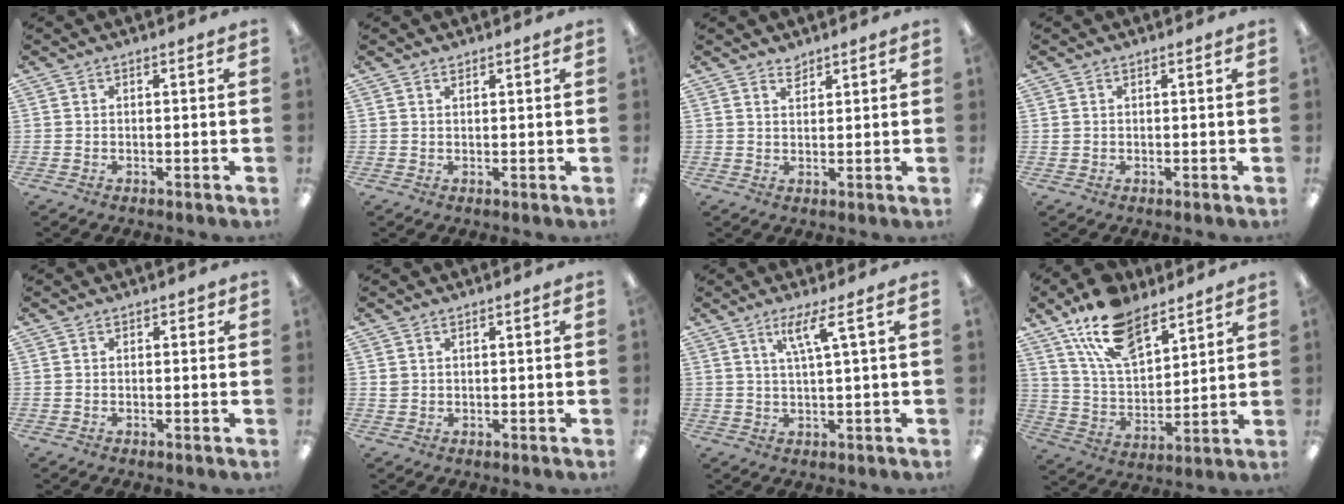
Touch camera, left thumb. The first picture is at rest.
{"total": 0.8, "force": [0.7, 0.2, 0.2], "torque": [-0.005, 0.000, 0.014]}
{"total": 2.2, "force": [2.1, 0.7, 0.4], "torque": [-0.003, -0.009, 0.037]}
{"total": 0.6, "force": [0.3, 0.5, 0.2], "torque": [-0.004, 0.003, 0.005]}
{"total": 0.9, "force": [0.5, 0.7, 0.4], "torque": [-0.009, 0.004, 0.008]}
{"total": 1.3, "force": [0.8, 0.8, 0.5], "torque": [-0.012, 0.002, 0.015]}
{"total": 5.6, "force": [2.6, 0.1, 4.9], "torque": [-0.104, -0.001, 0.041]}
{"total": 16.9, "force": [11.7, 8.1, 9.1], "torque": [-0.176, -0.048, 0.215]}